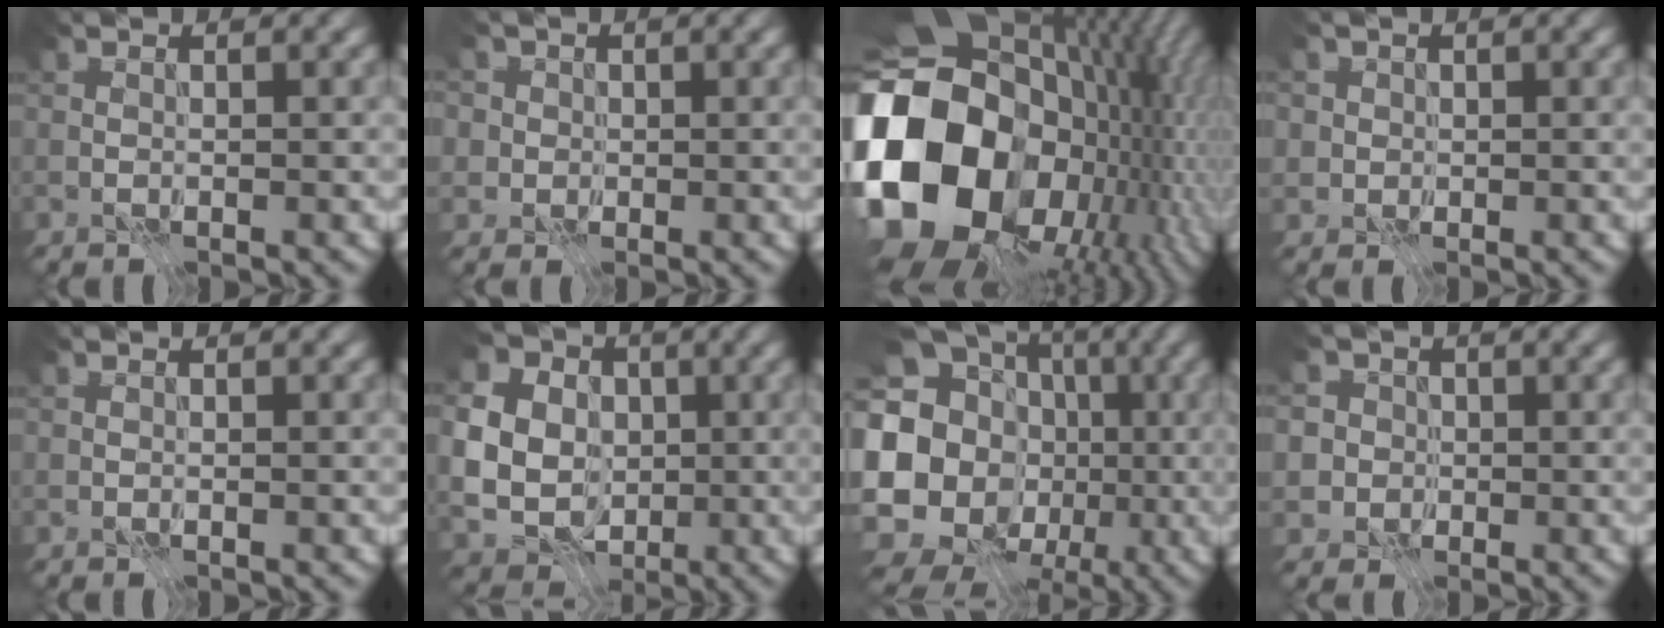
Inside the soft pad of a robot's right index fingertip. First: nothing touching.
{"total": 3.9, "force": [1.3, 3.5, 1.1], "torque": [-0.011, 0.017, 0.003]}
{"total": 21.9, "force": [-2.1, 17.3, 13.4], "torque": [-0.296, -0.041, -0.006]}
{"total": 2.0, "force": [0.7, 1.8, 0.4], "torque": [0.002, 0.003, 0.017]}
{"total": 0.0}
{"total": 13.9, "force": [1.1, 12.5, 5.9], "torque": [-0.149, 0.011, 0.009]}
{"total": 19.0, "force": [-2.3, 16.7, 8.8], "torque": [-0.193, -0.004, -0.067]}
{"total": 4.3, "force": [0.5, 4.2, 1.0], "torque": [-0.003, 0.024, -0.014]}